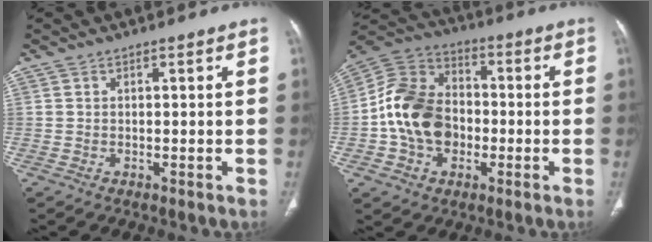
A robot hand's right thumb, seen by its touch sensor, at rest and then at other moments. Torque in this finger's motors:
{"motor_torque": [0.60, 0.47, 0.97, -1.05, 0.13]}